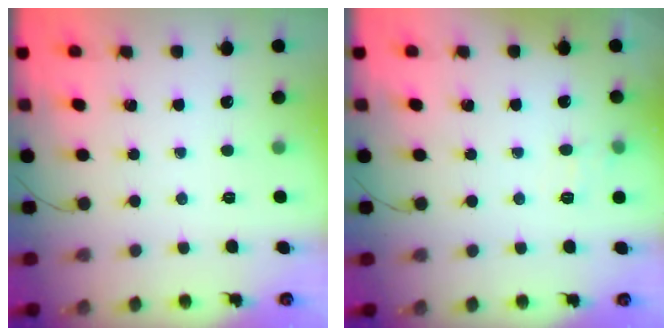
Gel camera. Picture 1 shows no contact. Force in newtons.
{"total": 3.5, "press": 3.1, "slide": 1.6}